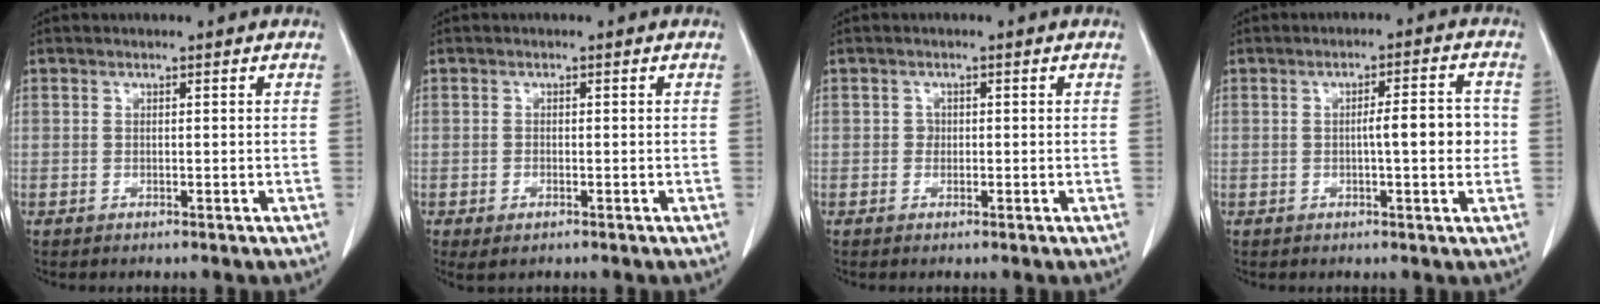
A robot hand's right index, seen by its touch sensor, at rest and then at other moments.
{"total": 1.8, "force": [-0.9, 0.8, 1.3], "torque": [-0.025, -0.003, -0.006]}
{"total": 1.0, "force": [0.0, 0.9, 0.3], "torque": [0.000, 0.003, 0.000]}
{"total": 5.6, "force": [-0.3, 0.8, 5.5], "torque": [-0.081, 0.008, -0.005]}